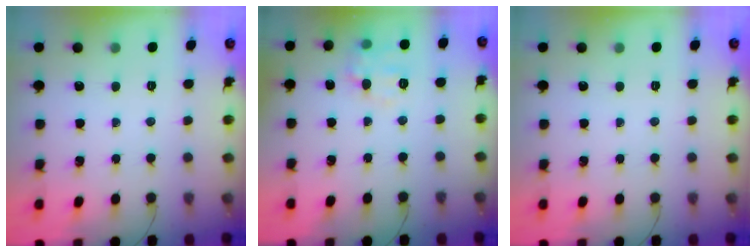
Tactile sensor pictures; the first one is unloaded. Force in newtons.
{"total": 8.2, "press": 8.2, "slide": 0.5}
{"total": 0.0}